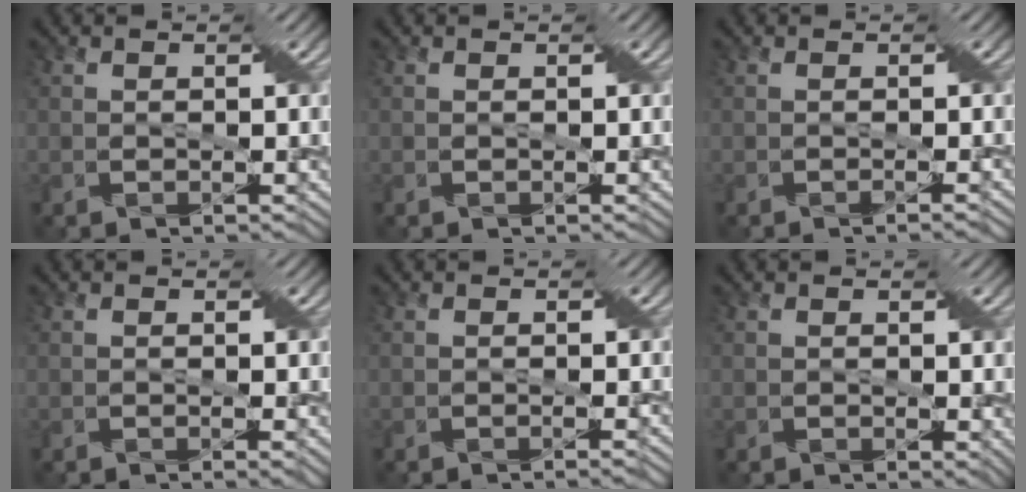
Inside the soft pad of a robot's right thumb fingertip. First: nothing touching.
{"total": 0.0}
{"total": 0.8, "force": [-0.4, -0.7, 0.1], "torque": [0.001, 0.001, -0.005]}
{"total": 1.3, "force": [-0.1, 0.5, 1.2], "torque": [-0.008, -0.003, 0.000]}
{"total": 0.7, "force": [-0.5, -0.4, 0.3], "torque": [0.003, 0.001, -0.004]}
{"total": 1.1, "force": [0.2, 0.8, 0.7], "torque": [-0.003, -0.003, 0.003]}